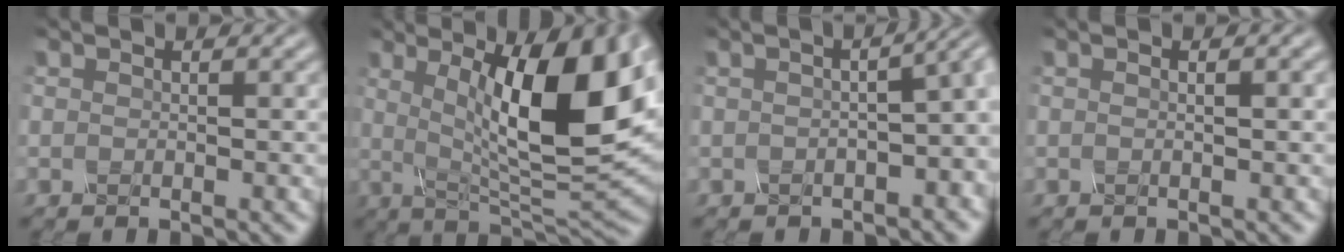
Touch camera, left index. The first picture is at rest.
{"total": 12.8, "force": [2.6, 3.4, 12.0], "torque": [-0.176, 0.001, 0.047]}
{"total": 7.2, "force": [-0.6, 3.3, 6.3], "torque": [-0.029, 0.004, -0.015]}
{"total": 1.4, "force": [0.2, 0.4, 1.3], "torque": [-0.019, 0.003, -0.001]}